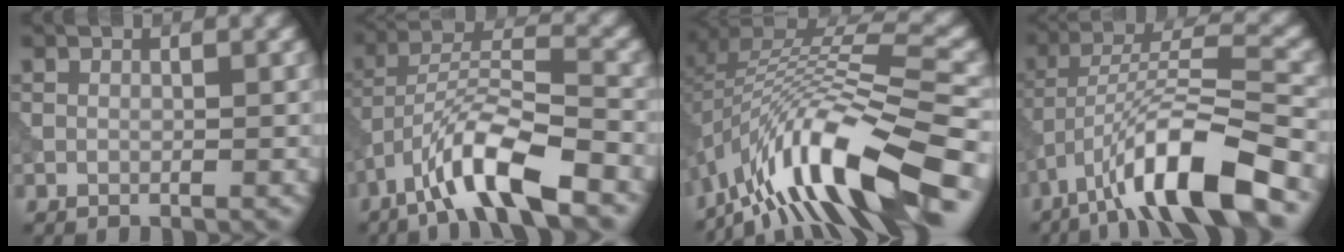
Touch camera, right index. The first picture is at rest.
{"total": 9.1, "force": [-5.7, 2.0, 6.7], "torque": [-0.119, 0.012, -0.108]}
{"total": 12.9, "force": [-7.2, 3.6, 10.1], "torque": [-0.183, 0.024, -0.119]}
{"total": 10.9, "force": [-6.5, 2.3, 8.4], "torque": [-0.138, 0.015, -0.118]}